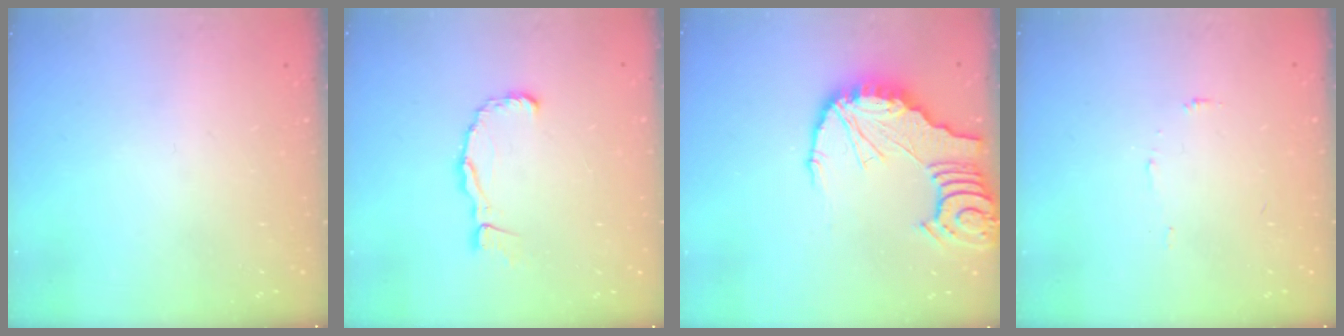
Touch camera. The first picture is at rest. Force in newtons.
{"total": 7.3, "press": 7.2, "slide": 0.8}
{"total": 12.4, "press": 12.3, "slide": 1.5}
{"total": 5.0, "press": 5.0, "slide": 0.4}